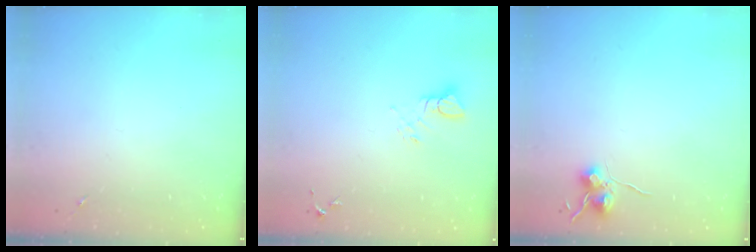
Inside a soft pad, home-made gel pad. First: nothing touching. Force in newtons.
{"total": 3.8, "press": 3.8, "slide": 0.5}
{"total": 6.9, "press": 6.9, "slide": 0.6}